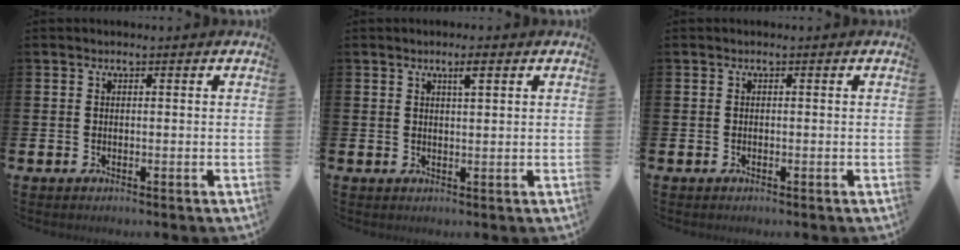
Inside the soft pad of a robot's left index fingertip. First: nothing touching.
{"total": 2.4, "force": [1.6, 0.4, 1.7], "torque": [-0.017, -0.003, 0.022]}
{"total": 0.0}